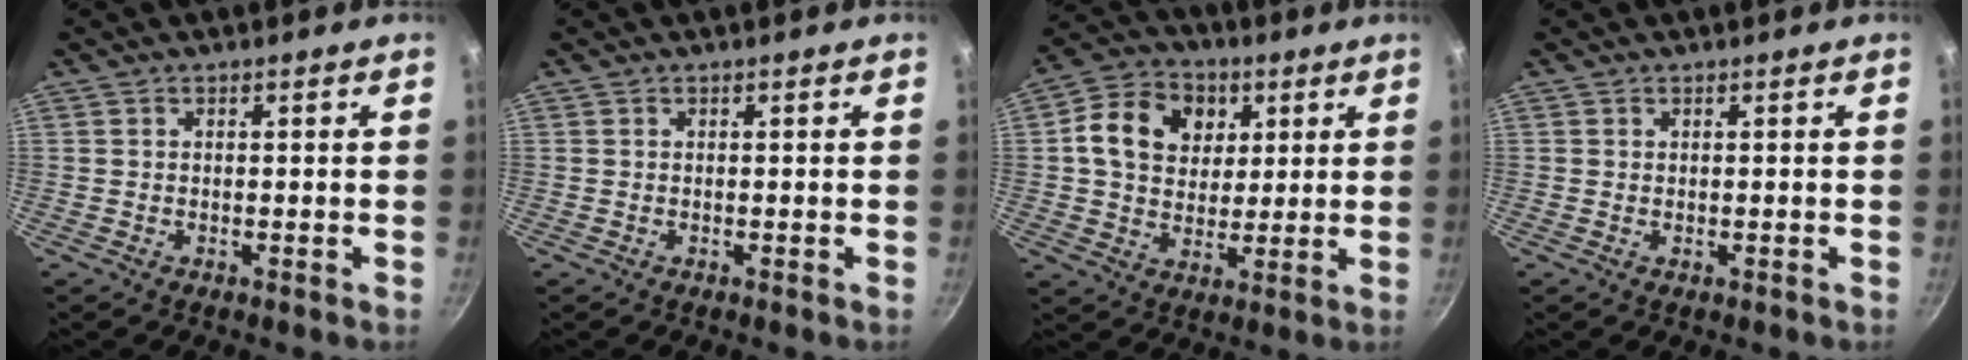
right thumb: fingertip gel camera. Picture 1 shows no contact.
{"total": 0.0}
{"total": 13.3, "force": [3.7, 10.6, 7.1], "torque": [-0.099, 0.002, 0.051]}
{"total": 0.0}